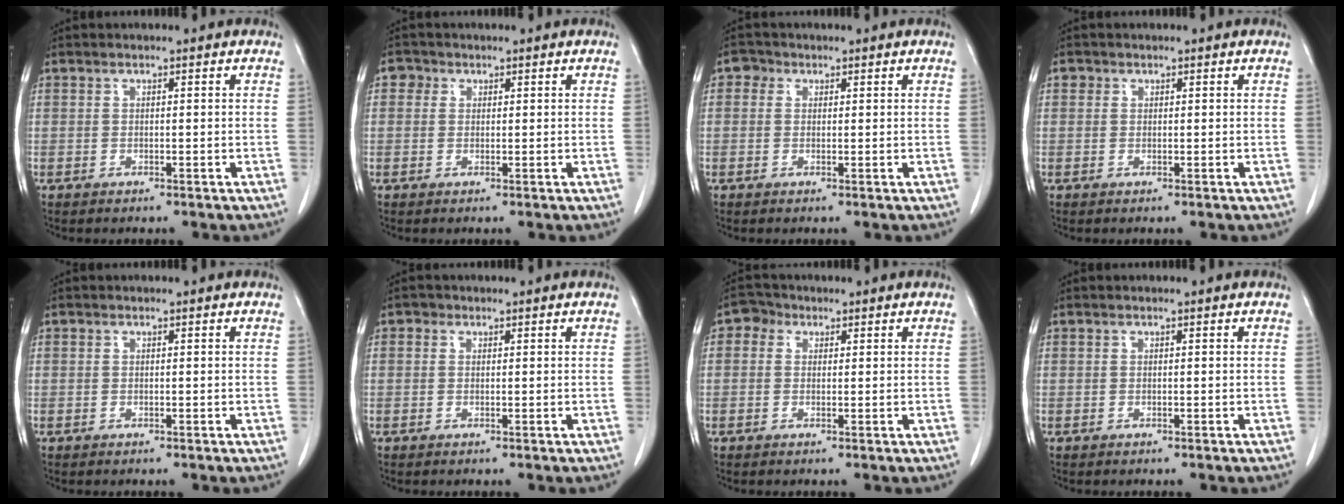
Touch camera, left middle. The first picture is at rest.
{"total": 1.9, "force": [0.7, 1.7, 0.4], "torque": [0.001, 0.008, 0.005]}
{"total": 1.8, "force": [0.7, 1.6, 0.5], "torque": [-0.002, 0.007, 0.005]}
{"total": 0.9, "force": [0.4, 0.8, 0.1], "torque": [0.007, 0.004, 0.003]}
{"total": 0.0}
{"total": 0.0}
{"total": 2.5, "force": [1.0, 2.1, 0.9], "torque": [-0.013, 0.012, 0.012]}
{"total": 0.0}